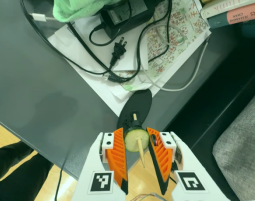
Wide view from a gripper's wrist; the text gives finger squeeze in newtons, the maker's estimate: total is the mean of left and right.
{"total": 10.5, "left": 10.0, "right": 11.0}